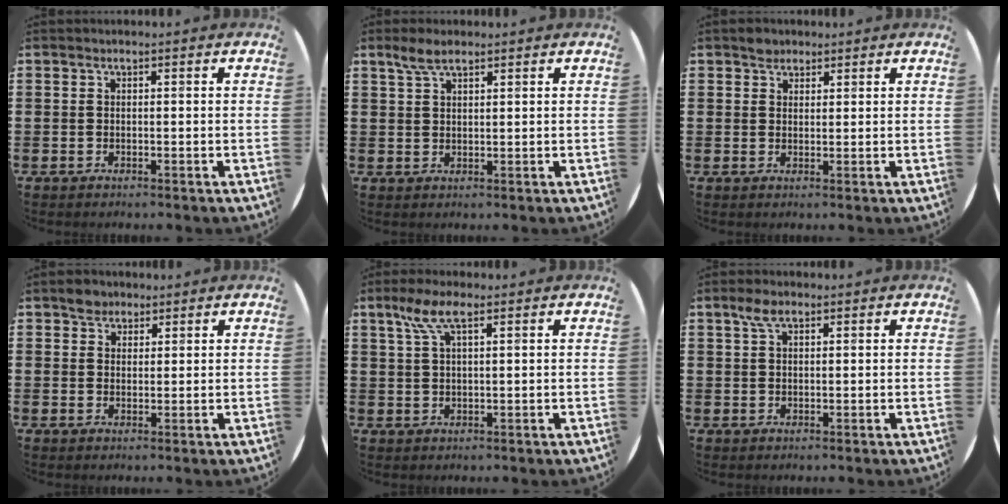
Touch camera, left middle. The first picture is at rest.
{"total": 3.3, "force": [2.4, 1.1, 1.9], "torque": [-0.043, 0.005, 0.044]}
{"total": 2.0, "force": [1.7, 1.0, 0.0], "torque": [0.005, 0.000, 0.032]}
{"total": 2.5, "force": [2.1, 1.4, 0.1], "torque": [0.010, -0.001, 0.039]}
{"total": 5.1, "force": [2.8, 1.5, 4.0], "torque": [-0.086, 0.009, 0.048]}
{"total": 2.8, "force": [1.8, 1.3, 1.8], "torque": [-0.031, 0.005, 0.030]}